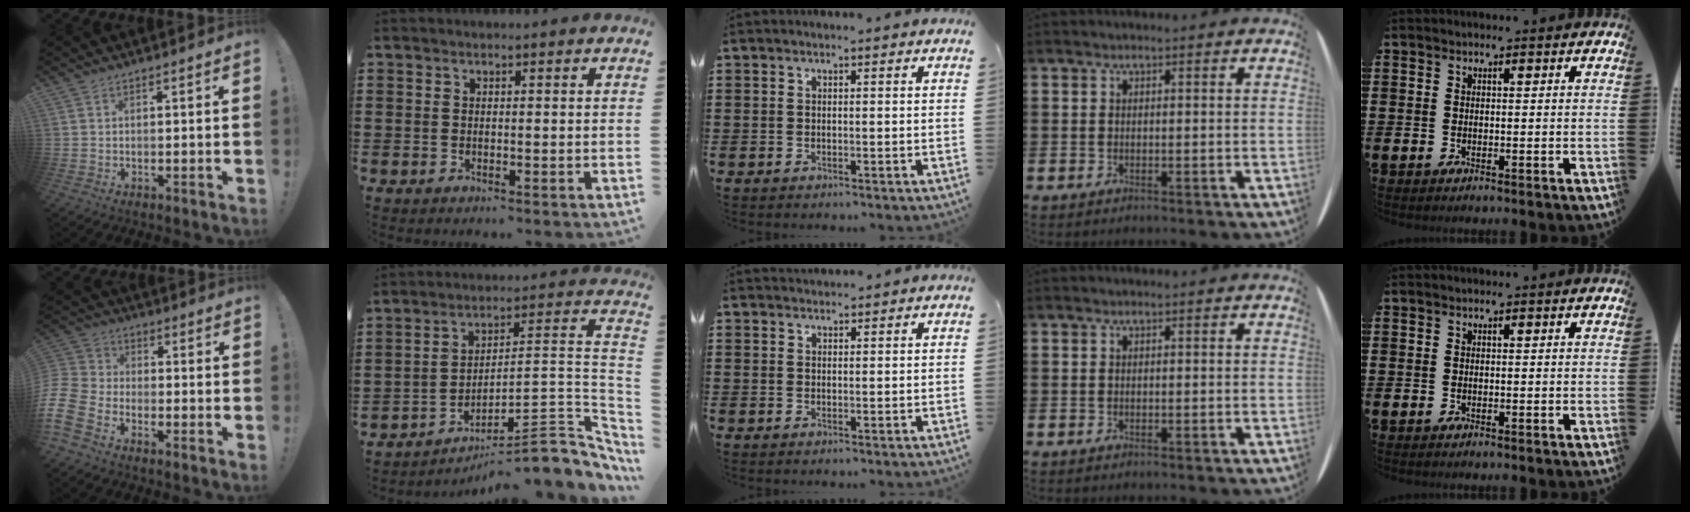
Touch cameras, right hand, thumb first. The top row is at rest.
{"thumb": {"total": 11.5, "force": [-7.0, 7.3, 5.4], "torque": [-0.131, 0.038, -0.129]}, "index": {"total": 9.4, "force": [-6.4, 2.7, 6.3], "torque": [-0.088, 0.011, -0.124]}, "middle": {"total": 1.4, "force": [1.4, 0.3, -0.3], "torque": [0.010, 0.000, 0.025]}}